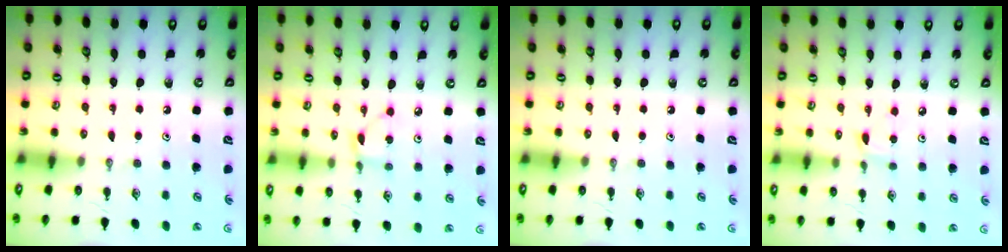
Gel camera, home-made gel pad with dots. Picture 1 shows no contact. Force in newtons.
{"total": 2.7, "press": 2.7, "slide": 0.2}
{"total": 0.0}
{"total": 3.0, "press": 2.9, "slide": 0.4}